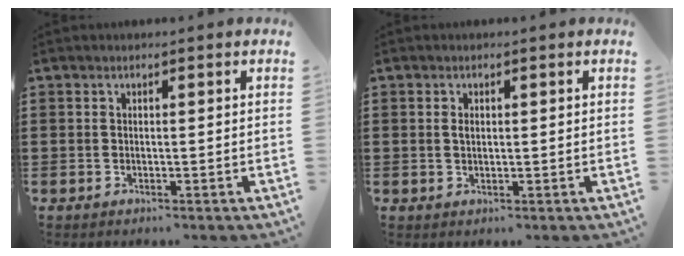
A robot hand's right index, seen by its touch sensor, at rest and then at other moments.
{"total": 1.0, "force": [0.1, 0.6, 0.8], "torque": [-0.018, 0.002, 0.001]}